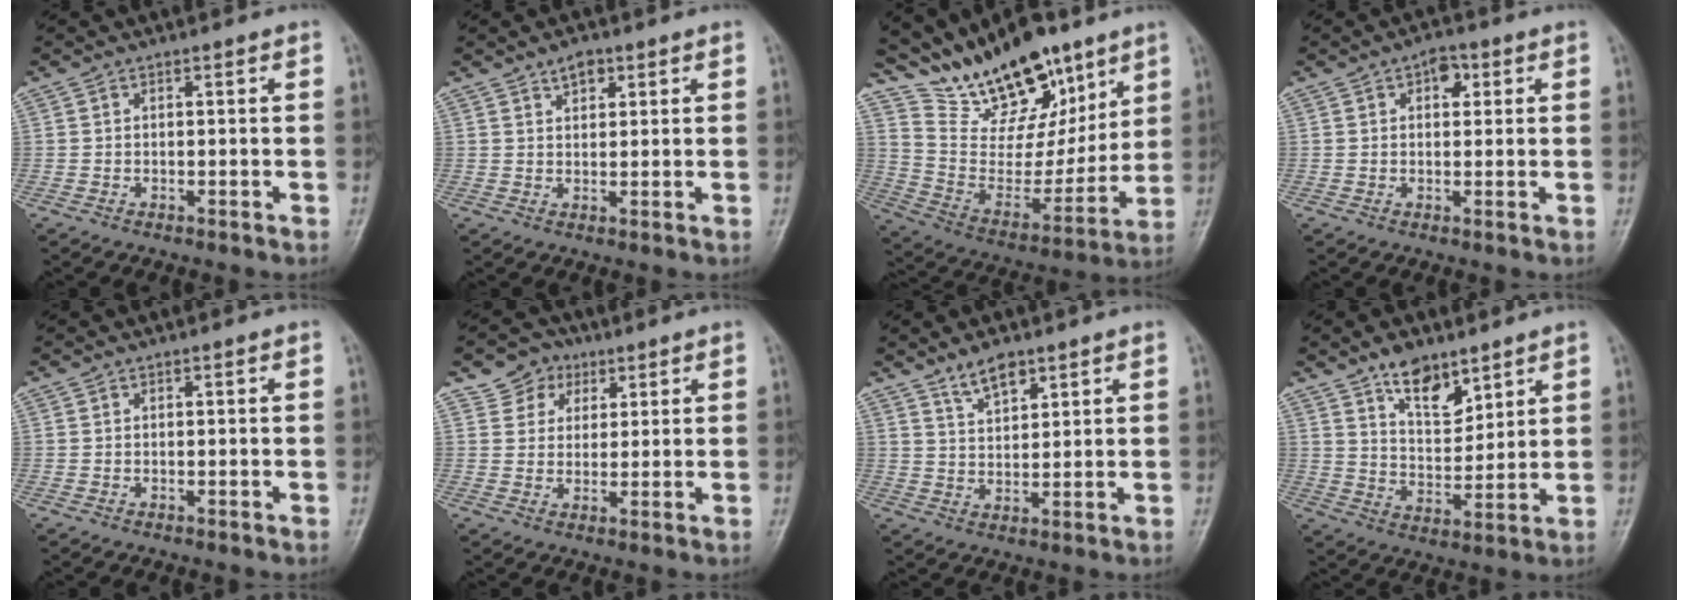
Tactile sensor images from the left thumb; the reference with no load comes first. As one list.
[{"total": 3.0, "force": [1.9, 1.7, 1.6], "torque": [-0.014, -0.010, 0.031]}, {"total": 20.5, "force": [15.0, 9.2, 10.5], "torque": [-0.119, -0.081, 0.266]}, {"total": 3.7, "force": [1.5, 2.3, 2.5], "torque": [-0.019, 0.001, 0.015]}, {"total": 0.0}, {"total": 6.0, "force": [3.0, 5.0, 1.0], "torque": [0.013, -0.010, 0.047]}, {"total": 5.1, "force": [3.8, 2.1, 2.7], "torque": [-0.037, -0.026, 0.074]}, {"total": 9.4, "force": [6.4, 4.6, 5.1], "torque": [-0.056, -0.049, 0.117]}]